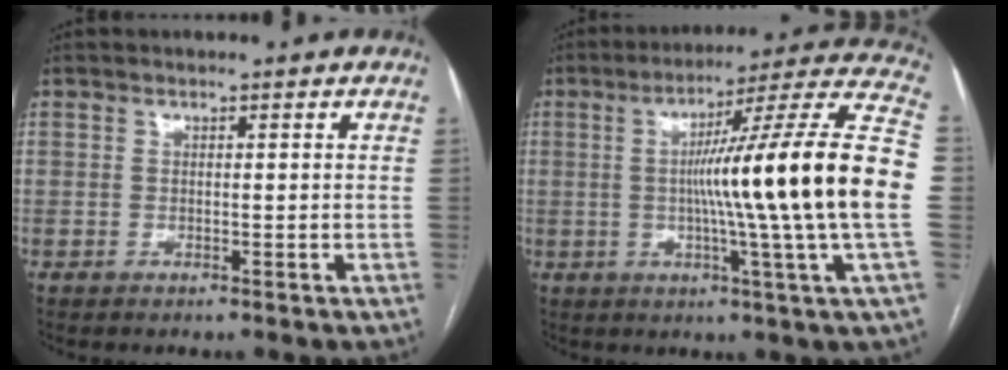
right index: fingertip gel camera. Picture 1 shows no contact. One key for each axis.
{"total": 23.7, "fx": -1.1, "fy": -2.2, "fz": 23.5, "tx": -0.299, "ty": 0.004, "tz": -0.037}